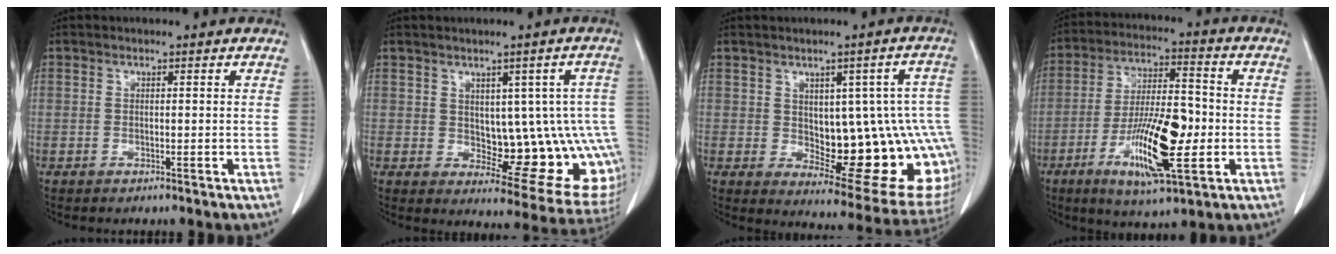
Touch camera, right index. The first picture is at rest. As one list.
[{"total": 12.5, "force": [0.2, 5.4, 11.3], "torque": [-0.118, 0.011, 0.020]}, {"total": 17.2, "force": [-0.7, 6.2, 16.0], "torque": [-0.148, 0.021, 0.017]}, {"total": 14.7, "force": [-4.0, 3.6, 13.7], "torque": [-0.254, -0.004, -0.066]}]